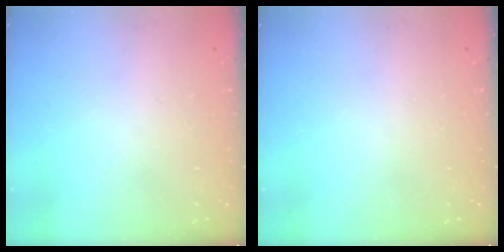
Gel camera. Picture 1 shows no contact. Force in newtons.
{"total": 0.0}